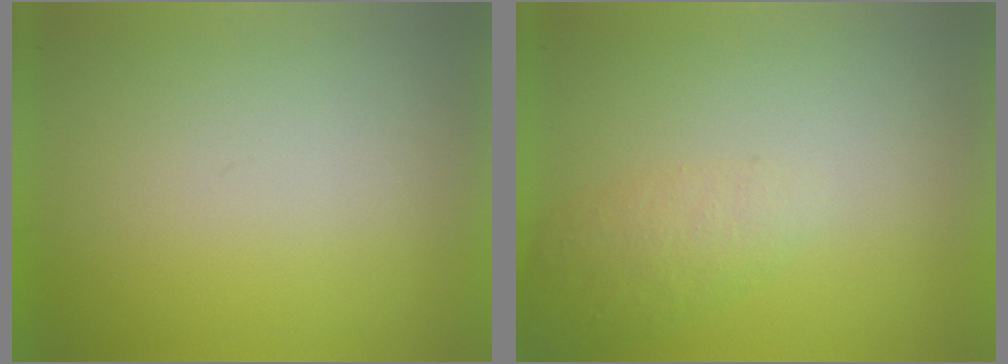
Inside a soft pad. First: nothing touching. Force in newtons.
{"total": 2.0}